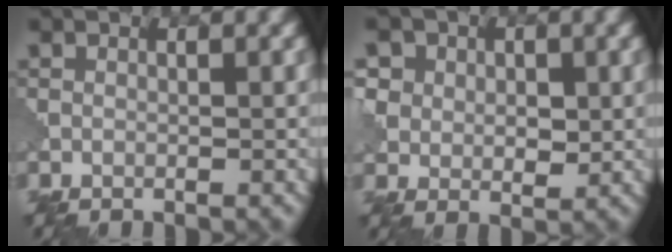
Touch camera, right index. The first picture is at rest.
{"total": 3.3, "force": [1.2, 2.8, 1.2], "torque": [-0.037, -0.001, 0.025]}